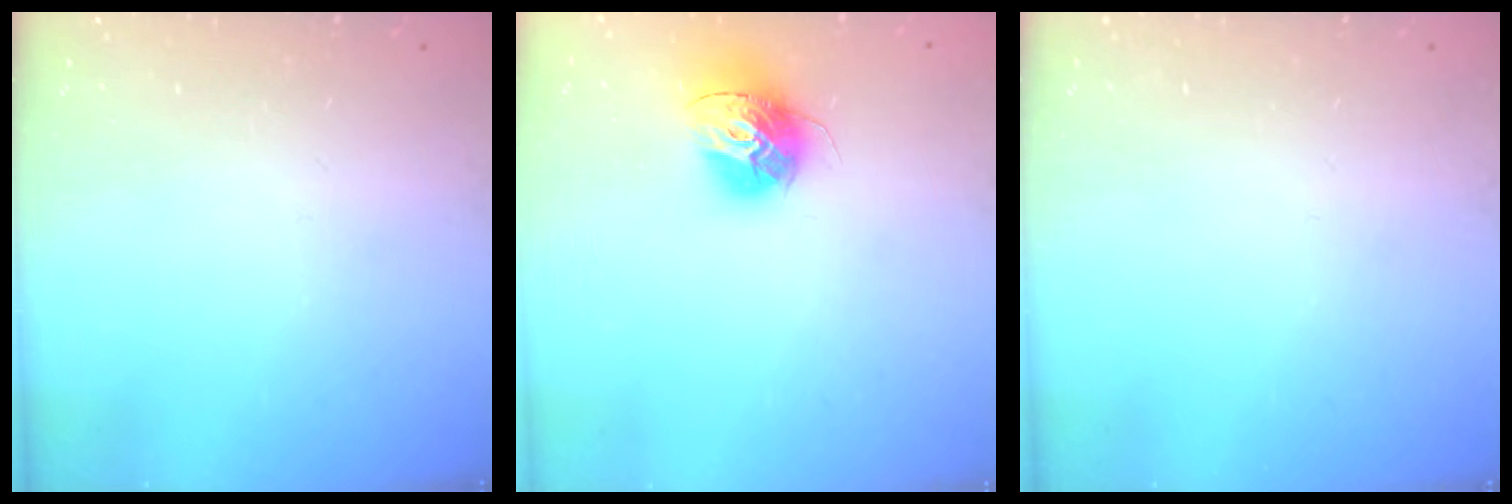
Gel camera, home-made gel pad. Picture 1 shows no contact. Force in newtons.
{"total": 14.4, "press": 14.4, "slide": 1.3}
{"total": 0.0}